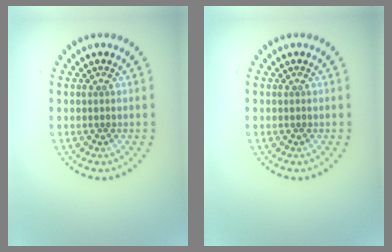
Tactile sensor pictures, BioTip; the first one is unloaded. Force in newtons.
{"total": 0.0}